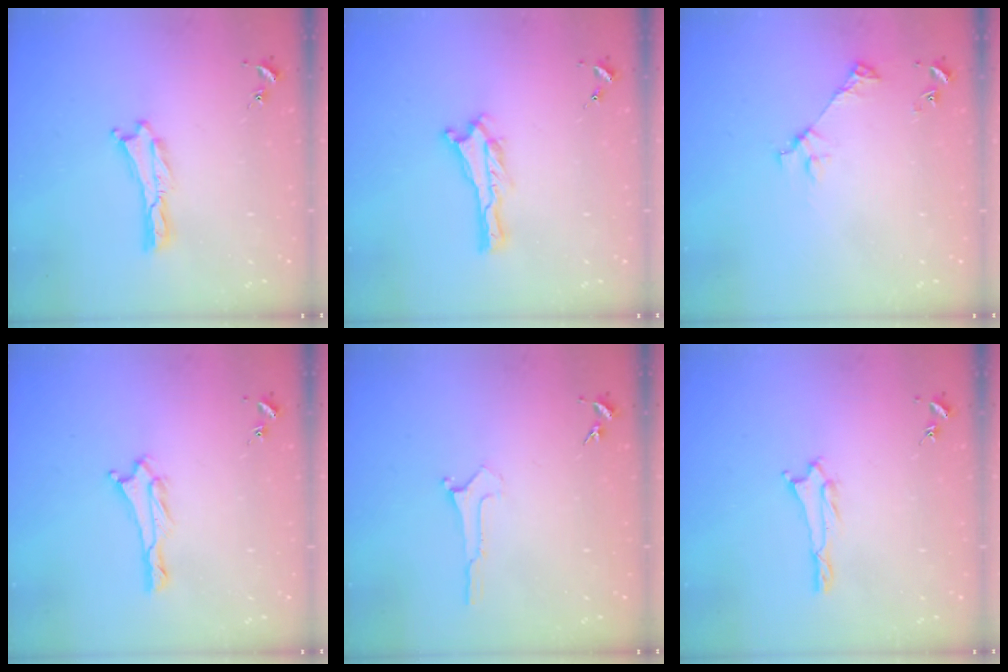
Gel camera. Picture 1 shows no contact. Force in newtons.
{"total": 0.0}
{"total": 3.6, "press": 3.6, "slide": 0.4}
{"total": 1.4, "press": 1.4, "slide": 0.2}
{"total": 0.0}
{"total": 1.0, "press": 0.9, "slide": 0.2}